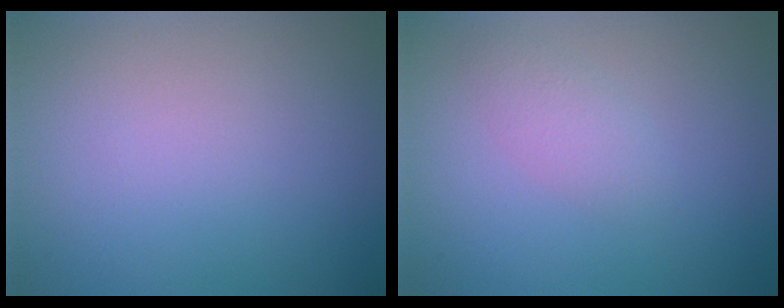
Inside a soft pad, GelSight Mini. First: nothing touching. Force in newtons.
{"total": 1.7, "press": 1.7, "slide": 0.0}